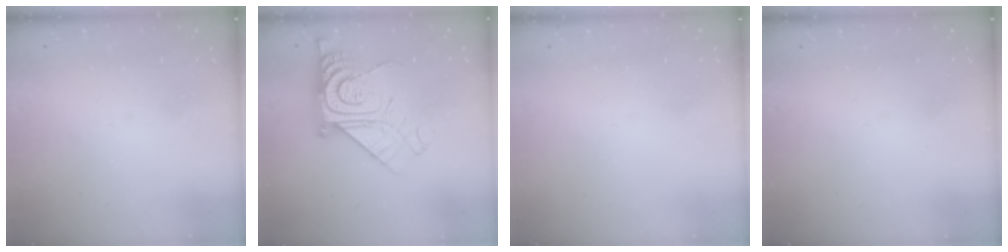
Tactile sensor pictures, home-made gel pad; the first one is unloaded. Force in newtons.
{"total": 19.7, "press": 19.6, "slide": 1.6}
{"total": 1.5, "press": 1.5, "slide": 0.1}
{"total": 3.6, "press": 3.5, "slide": 0.4}